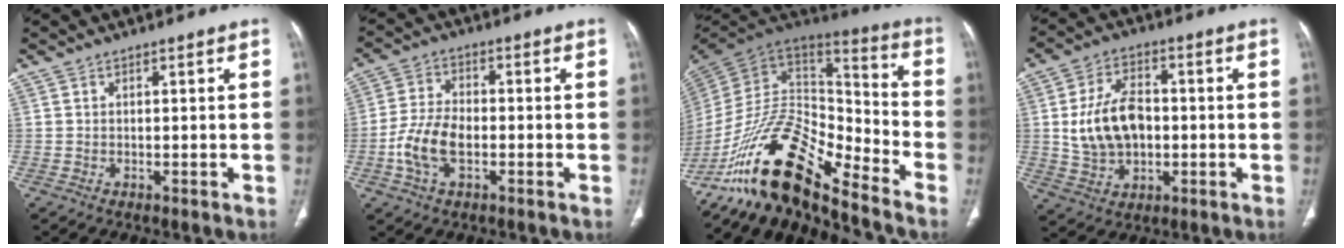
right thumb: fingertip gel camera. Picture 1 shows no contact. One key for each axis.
{"total": 8.8, "fx": -2.5, "fy": 4.9, "fz": 6.8, "tx": -0.143, "ty": 0.016, "tz": -0.050}
{"total": 22.6, "fx": -15.9, "fy": 7.7, "fz": 14.0, "tx": -0.241, "ty": 0.094, "tz": -0.288}
{"total": 12.3, "fx": -0.1, "fy": 8.3, "fz": 9.1, "tx": -0.150, "ty": 0.013, "tz": 0.005}